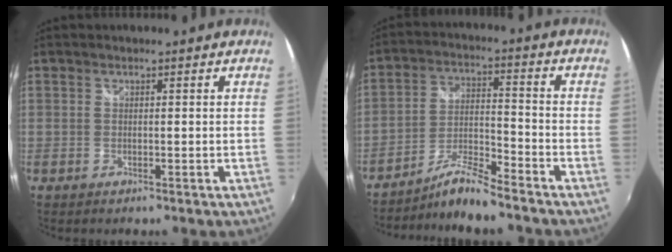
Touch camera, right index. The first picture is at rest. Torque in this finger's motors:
{"motor_torque": [0.49, -0.58, 0.11, 0.01]}